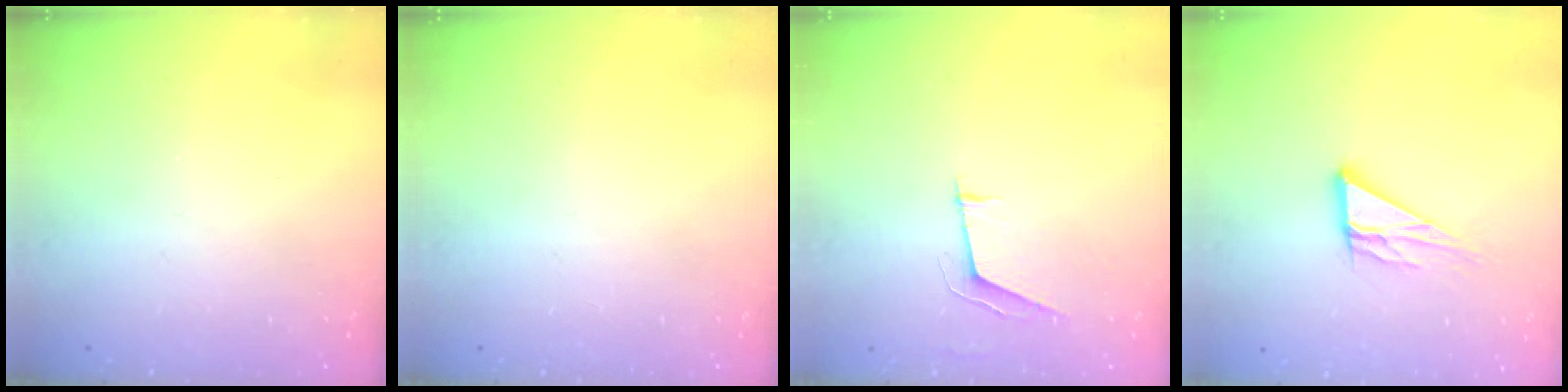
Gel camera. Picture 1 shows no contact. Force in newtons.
{"total": 0.0}
{"total": 5.4, "press": 4.9, "slide": 2.4}
{"total": 10.3, "press": 10.2, "slide": 1.0}